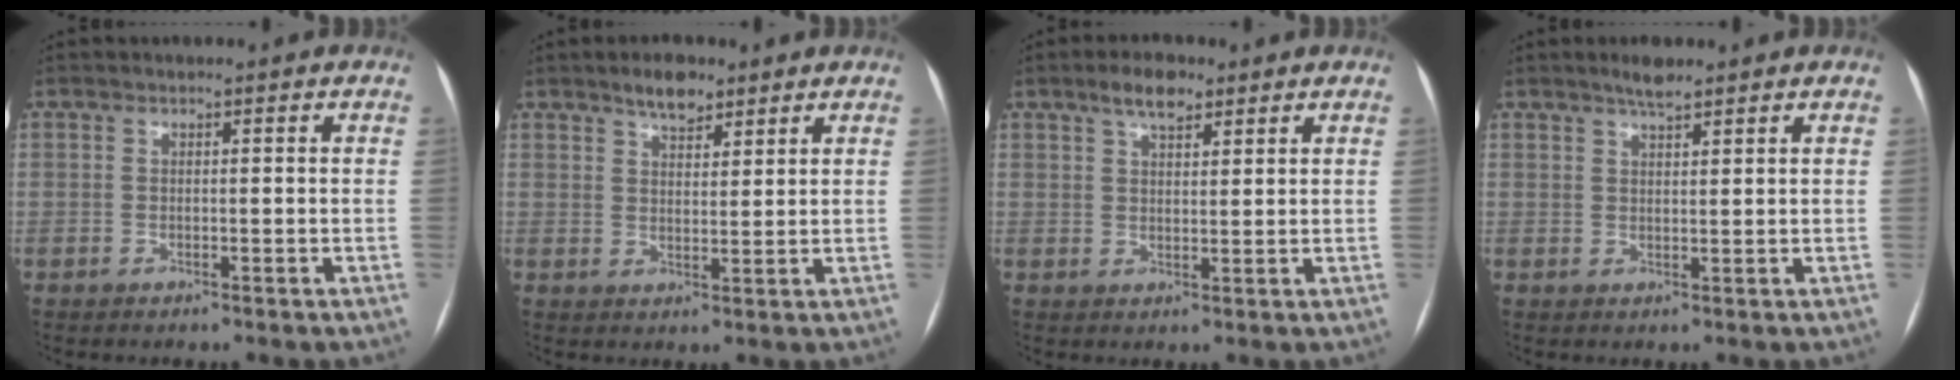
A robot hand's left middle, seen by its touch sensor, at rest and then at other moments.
{"total": 4.4, "force": [3.3, 1.8, 2.2], "torque": [-0.039, 0.006, 0.055]}
{"total": 4.5, "force": [3.1, 1.7, 2.8], "torque": [-0.053, 0.011, 0.054]}
{"total": 2.7, "force": [2.2, 0.5, 1.5], "torque": [-0.032, 0.005, 0.038]}